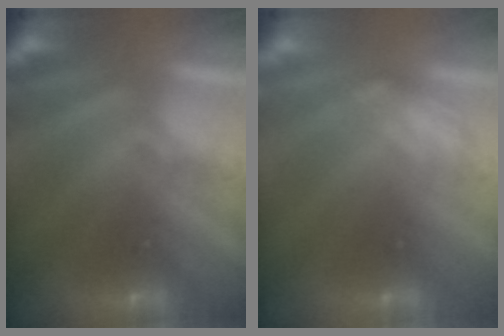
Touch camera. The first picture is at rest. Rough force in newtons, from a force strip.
{"total": 2.7}